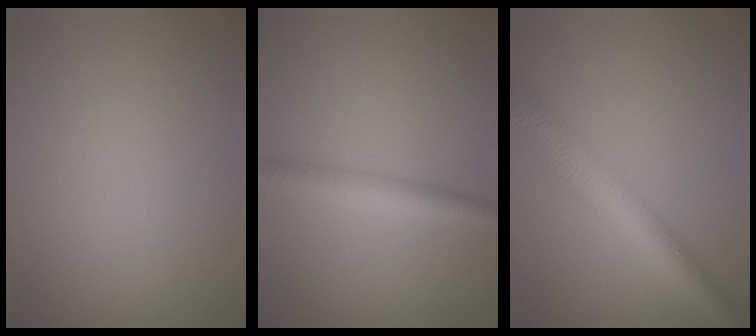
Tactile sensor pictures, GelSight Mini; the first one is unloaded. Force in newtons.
{"total": 2.8, "press": 2.8, "slide": 0.0}
{"total": 5.6, "press": 5.5, "slide": 0.2}